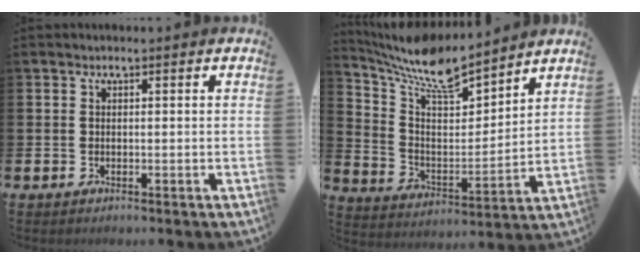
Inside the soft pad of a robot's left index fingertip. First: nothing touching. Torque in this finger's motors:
{"motor_torque": [1.07, -1.07, 0.22, 0.16]}